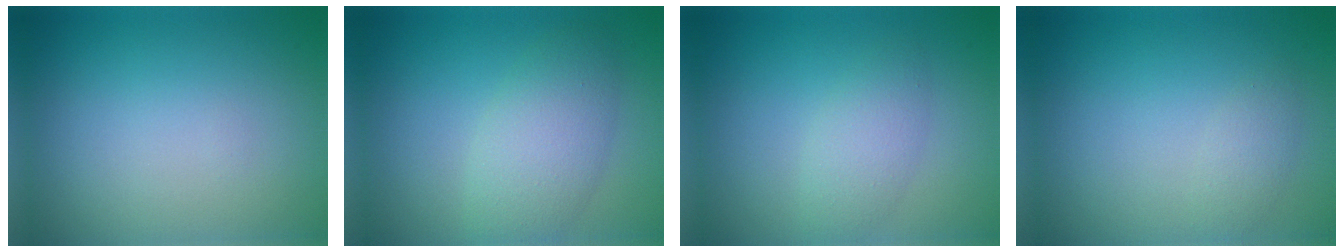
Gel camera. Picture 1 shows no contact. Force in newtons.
{"total": 4.4, "press": 4.4, "slide": 0.3}
{"total": 2.4, "press": 2.4, "slide": 0.1}
{"total": 1.2, "press": 1.2, "slide": 0.0}